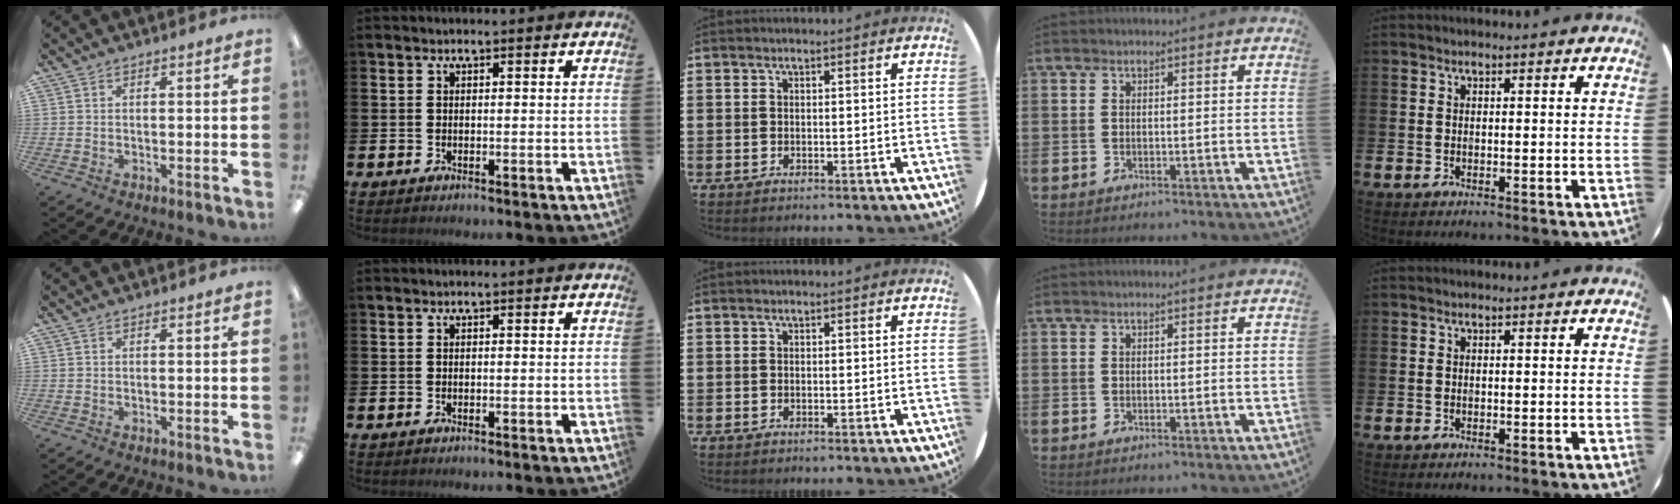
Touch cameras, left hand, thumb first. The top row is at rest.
{}